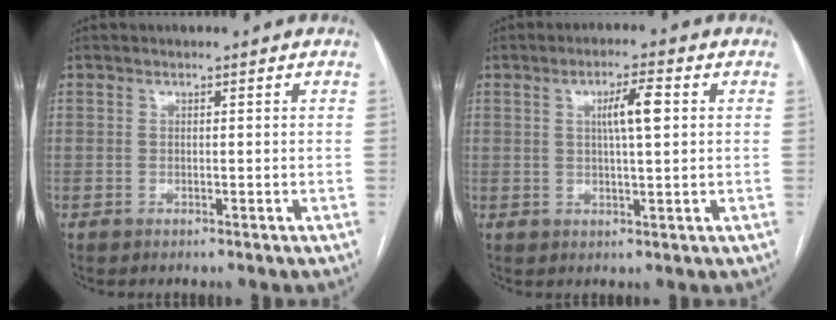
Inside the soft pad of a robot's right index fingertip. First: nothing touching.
{"total": 5.1, "force": [1.2, 0.4, 4.9], "torque": [-0.085, 0.004, 0.020]}